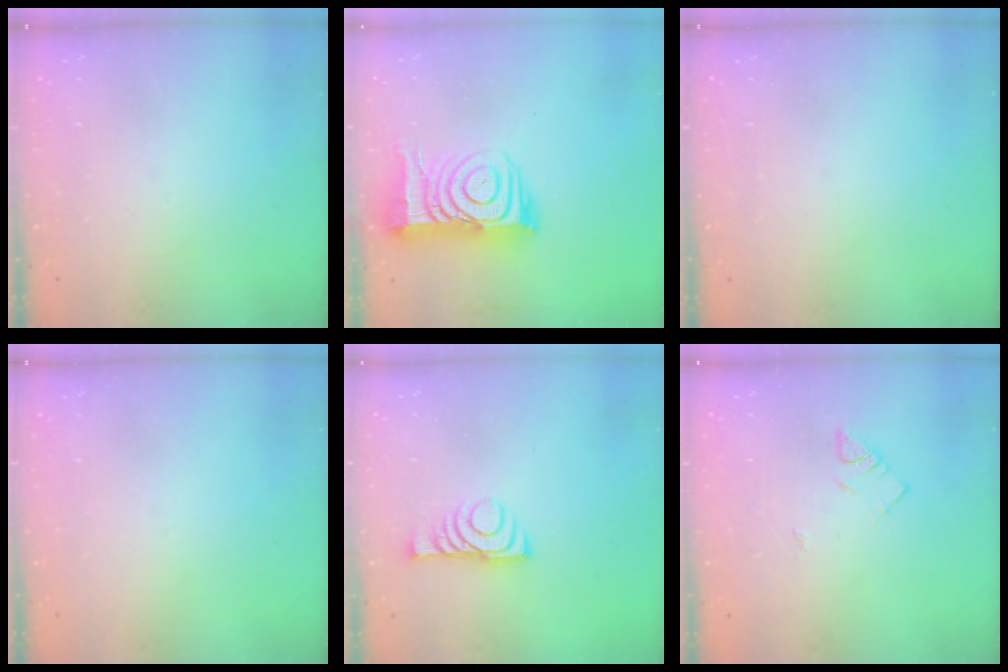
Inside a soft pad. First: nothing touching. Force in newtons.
{"total": 15.7, "press": 15.6, "slide": 1.2}
{"total": 0.0}
{"total": 0.0}
{"total": 8.2, "press": 8.1, "slide": 1.0}
{"total": 3.9, "press": 3.9, "slide": 0.5}